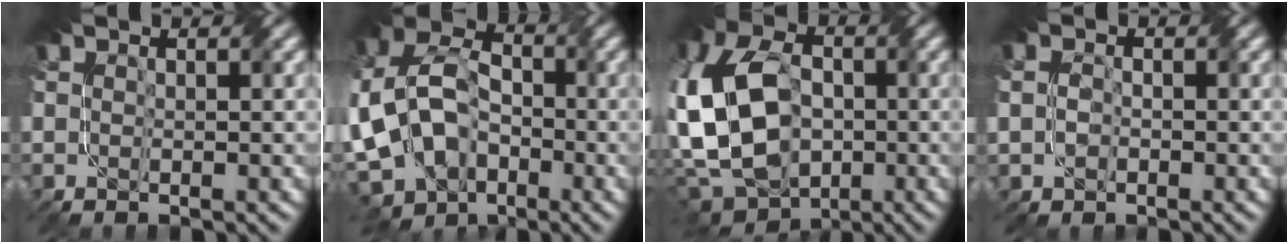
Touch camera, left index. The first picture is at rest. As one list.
[{"total": 12.2, "force": [-3.4, 9.0, 7.5], "torque": [-0.150, -0.012, -0.066]}, {"total": 14.3, "force": [-2.4, 10.3, 9.6], "torque": [-0.231, -0.004, -0.045]}, {"total": 1.7, "force": [-0.2, 1.5, 0.8], "torque": [-0.014, -0.004, -0.001]}]